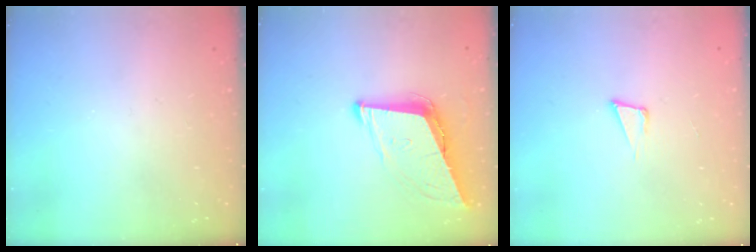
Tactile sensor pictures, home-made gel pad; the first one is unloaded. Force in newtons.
{"total": 9.1, "press": 8.7, "slide": 2.6}
{"total": 4.0, "press": 2.6, "slide": 3.0}